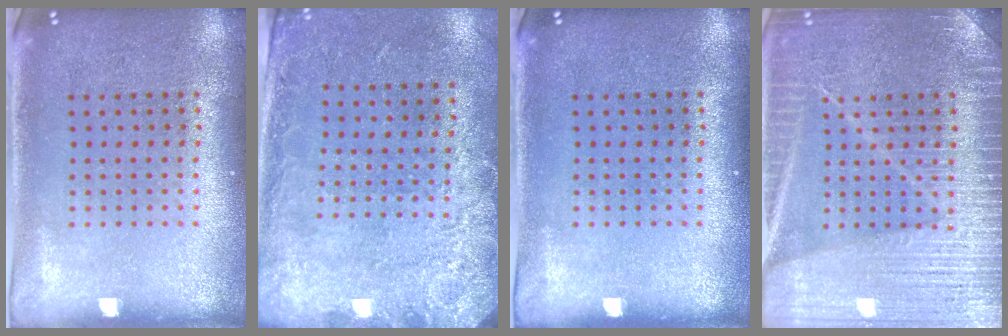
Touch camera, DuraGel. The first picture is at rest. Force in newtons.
{"total": 2.7, "press": 1.9, "slide": 1.9}
{"total": 0.0}
{"total": 4.1, "press": 4.1, "slide": 0.6}